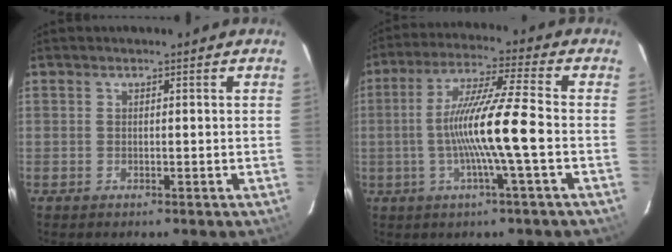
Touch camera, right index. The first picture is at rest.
{"total": 12.5, "force": [-2.6, -1.1, 12.2], "torque": [-0.231, 0.003, -0.049]}